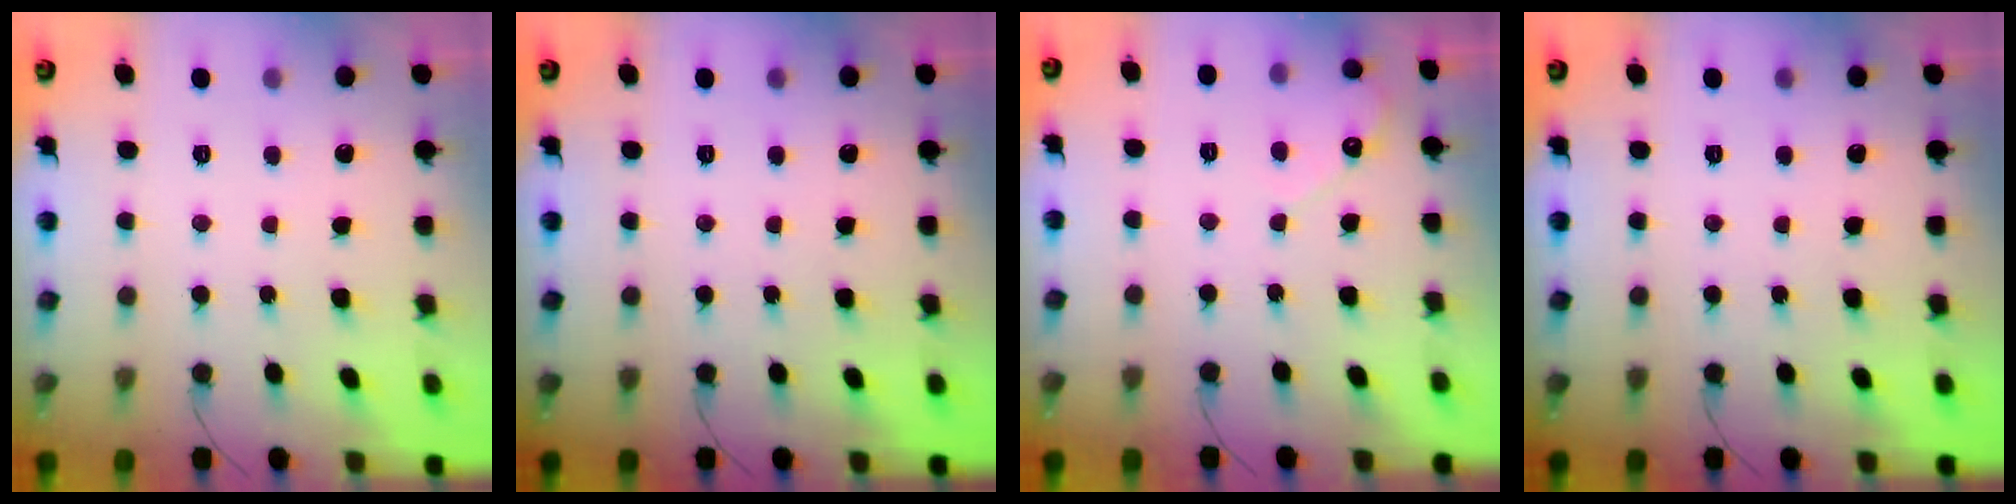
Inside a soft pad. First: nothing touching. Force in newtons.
{"total": 0.0}
{"total": 3.1, "press": 3.1, "slide": 0.2}
{"total": 0.0}